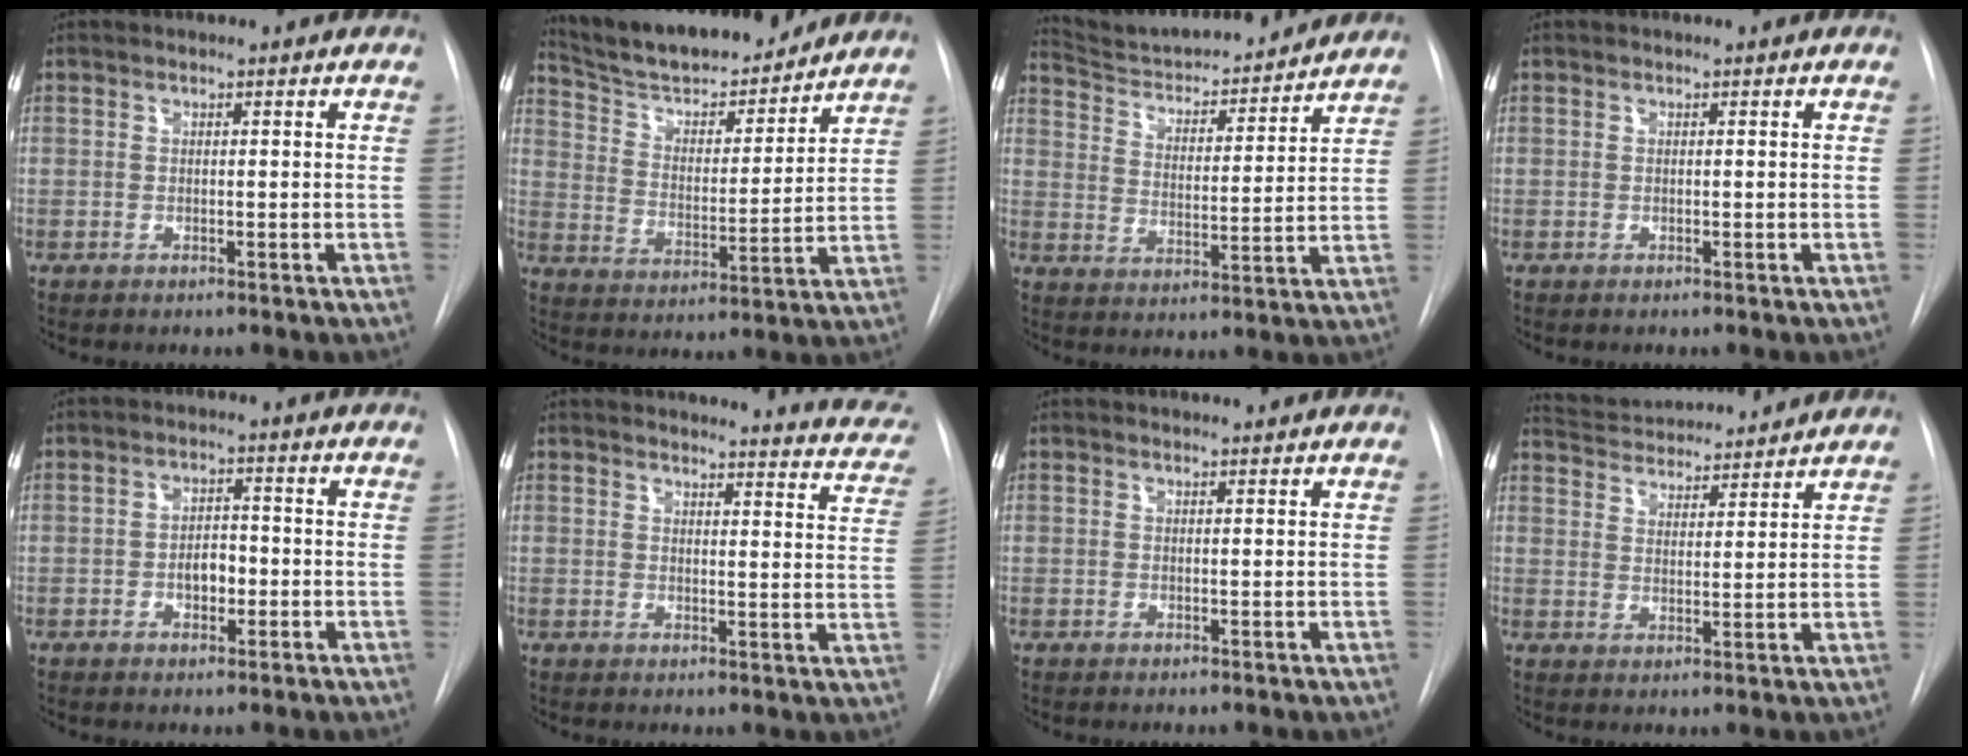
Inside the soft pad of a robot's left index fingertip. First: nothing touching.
{"total": 17.0, "force": [15.5, 3.3, 6.4], "torque": [-0.102, -0.004, 0.248]}
{"total": 16.2, "force": [15.4, 2.3, 4.8], "torque": [-0.071, -0.011, 0.233]}
{"total": 0.0}
{"total": 3.5, "force": [-1.6, 1.8, 2.5], "torque": [-0.036, 0.002, -0.023]}
{"total": 11.8, "force": [11.4, 2.0, 2.5], "torque": [0.003, -0.067, 0.092]}
{"total": 0.7, "force": [0.6, 0.2, 0.1], "torque": [-0.007, 0.004, 0.010]}
{"total": 13.6, "force": [12.9, 2.2, 3.7], "torque": [-0.063, 0.020, 0.194]}